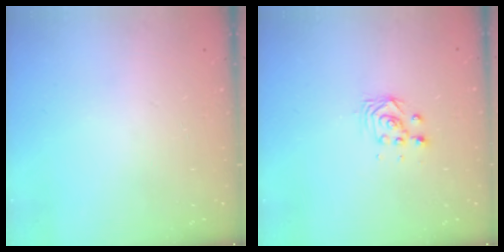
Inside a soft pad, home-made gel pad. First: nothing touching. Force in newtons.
{"total": 3.0, "press": 2.9, "slide": 0.3}